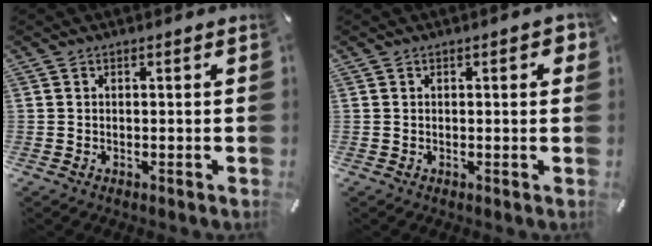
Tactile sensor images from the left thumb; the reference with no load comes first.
{"total": 2.2, "force": [0.5, 0.8, 2.0], "torque": [-0.024, 0.000, 0.003]}